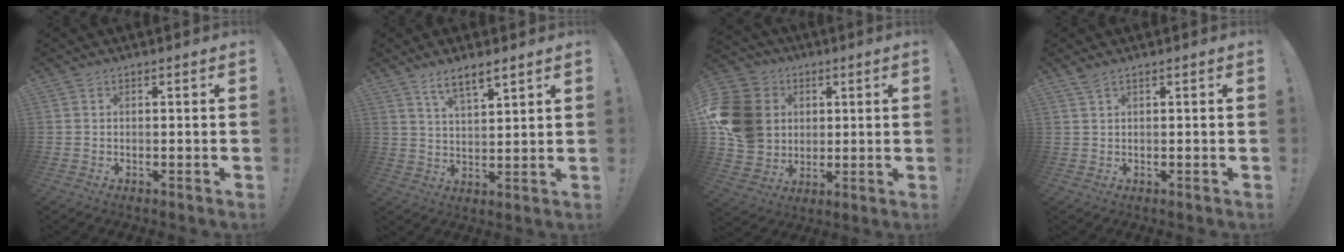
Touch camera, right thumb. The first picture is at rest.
{"total": 6.4, "force": [5.1, 1.6, 3.6], "torque": [-0.064, -0.026, 0.089]}
{"total": 16.5, "force": [2.3, 14.0, 8.3], "torque": [-0.148, 0.001, 0.054]}
{"total": 1.8, "force": [1.3, 0.2, 1.2], "torque": [-0.019, -0.003, 0.023]}